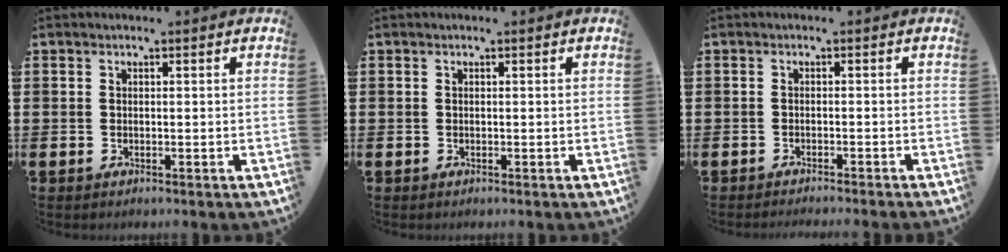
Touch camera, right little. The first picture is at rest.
{"total": 0.0}
{"total": 0.9, "force": [-0.9, -0.3, 0.1], "torque": [0.000, 0.000, -0.018]}